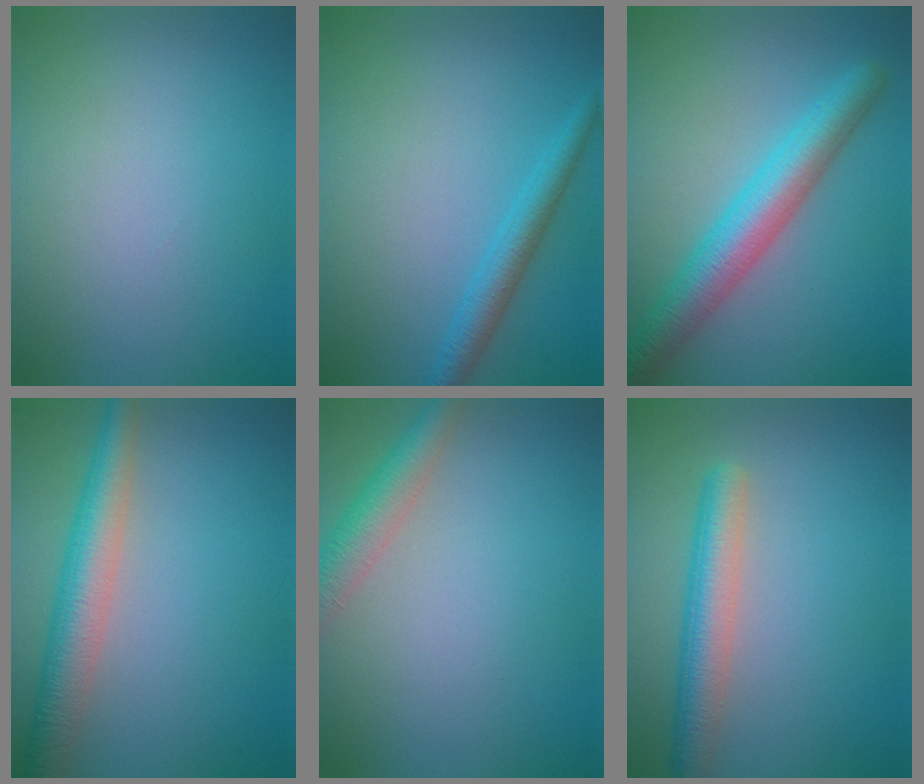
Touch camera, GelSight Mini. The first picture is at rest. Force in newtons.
{"total": 2.8, "press": 2.7, "slide": 0.2}
{"total": 5.6, "press": 5.6, "slide": 0.1}
{"total": 5.5, "press": 5.5, "slide": 0.4}
{"total": 3.9, "press": 3.9, "slide": 0.3}
{"total": 4.3, "press": 4.3, "slide": 0.2}